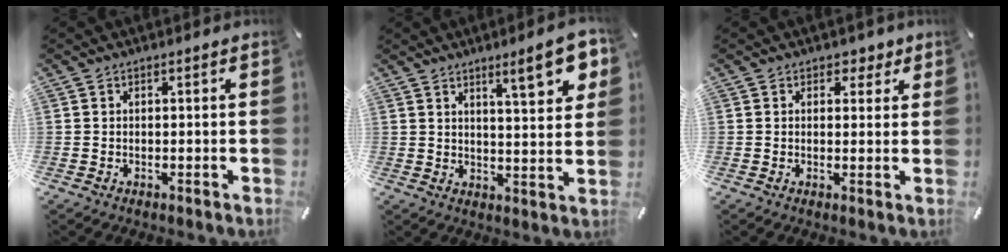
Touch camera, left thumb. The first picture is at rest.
{"total": 11.2, "force": [6.4, 2.6, 8.8], "torque": [-0.124, -0.031, 0.099]}
{"total": 3.0, "force": [1.6, 2.4, 0.8], "torque": [0.010, -0.005, 0.021]}